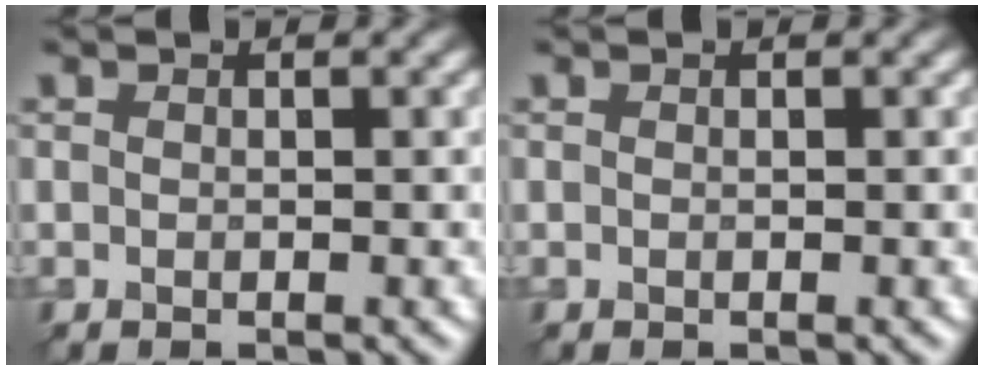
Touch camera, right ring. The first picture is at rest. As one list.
[{"total": 0.0}]